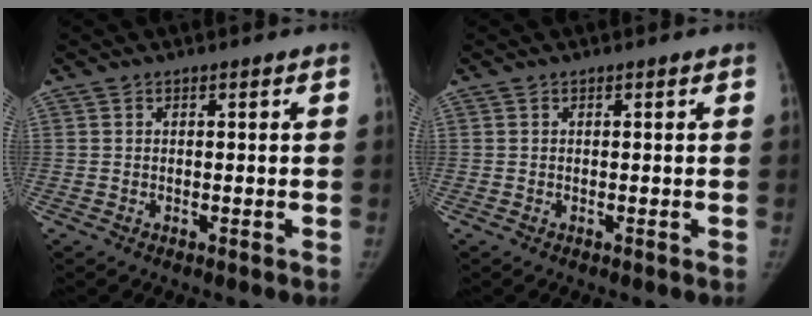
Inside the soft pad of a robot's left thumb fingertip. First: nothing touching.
{"total": 0.0}